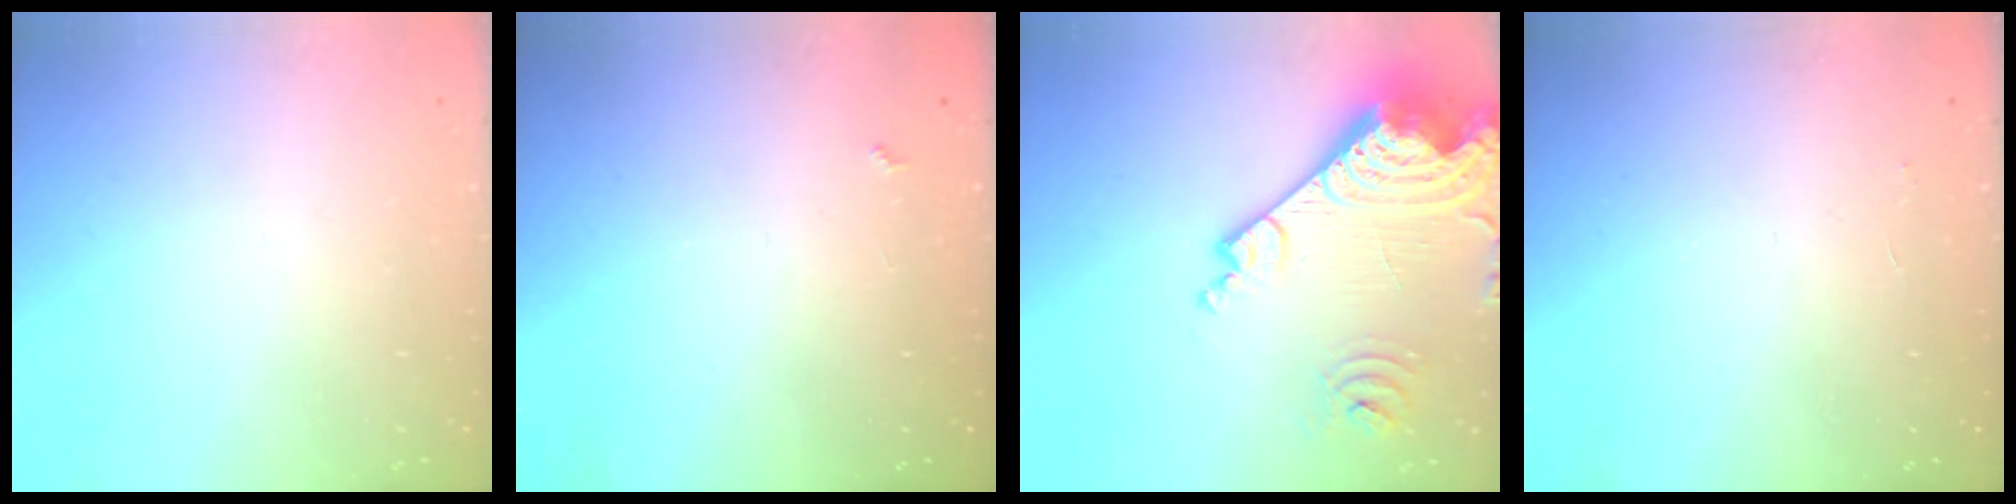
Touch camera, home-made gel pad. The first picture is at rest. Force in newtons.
{"total": 2.5, "press": 2.5, "slide": 0.4}
{"total": 23.6, "press": 23.4, "slide": 2.8}
{"total": 2.1, "press": 2.0, "slide": 0.4}